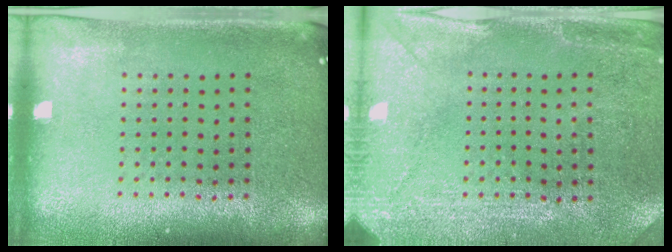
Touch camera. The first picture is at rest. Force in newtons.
{"total": 2.9, "press": 2.7, "slide": 1.0}